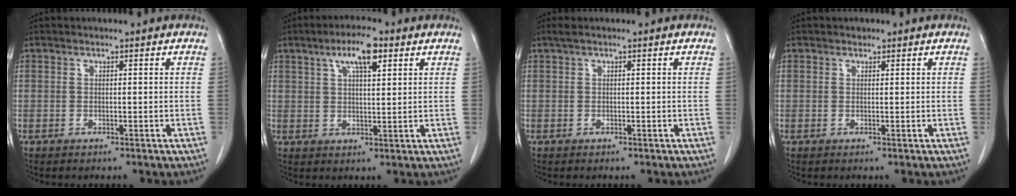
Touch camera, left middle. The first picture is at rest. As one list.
[{"total": 6.7, "force": [3.6, 1.4, 5.5], "torque": [-0.100, 0.008, 0.061]}, {"total": 0.8, "force": [0.4, 0.1, 0.7], "torque": [-0.017, 0.015, 0.008]}, {"total": 0.6, "force": [0.5, 0.2, 0.1], "torque": [-0.006, -0.004, 0.006]}]